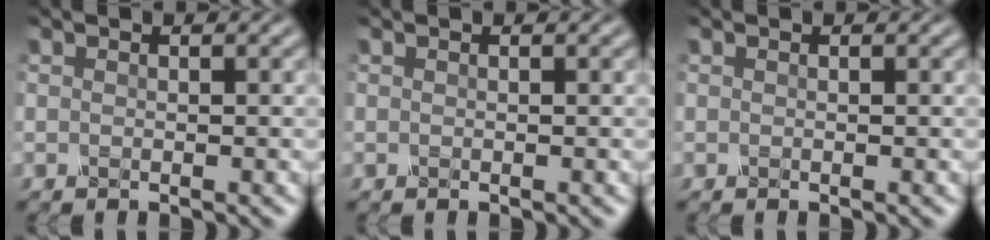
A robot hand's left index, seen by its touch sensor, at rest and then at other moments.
{"total": 0.0}
{"total": 0.0}